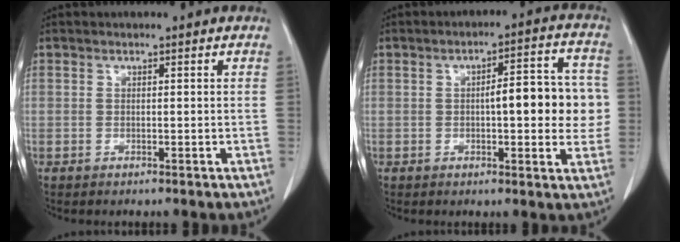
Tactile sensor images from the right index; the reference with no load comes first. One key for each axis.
{"total": 9.9, "fx": 0.0, "fy": 2.9, "fz": 9.5, "tx": -0.119, "ty": 0.026, "tz": 0.000}